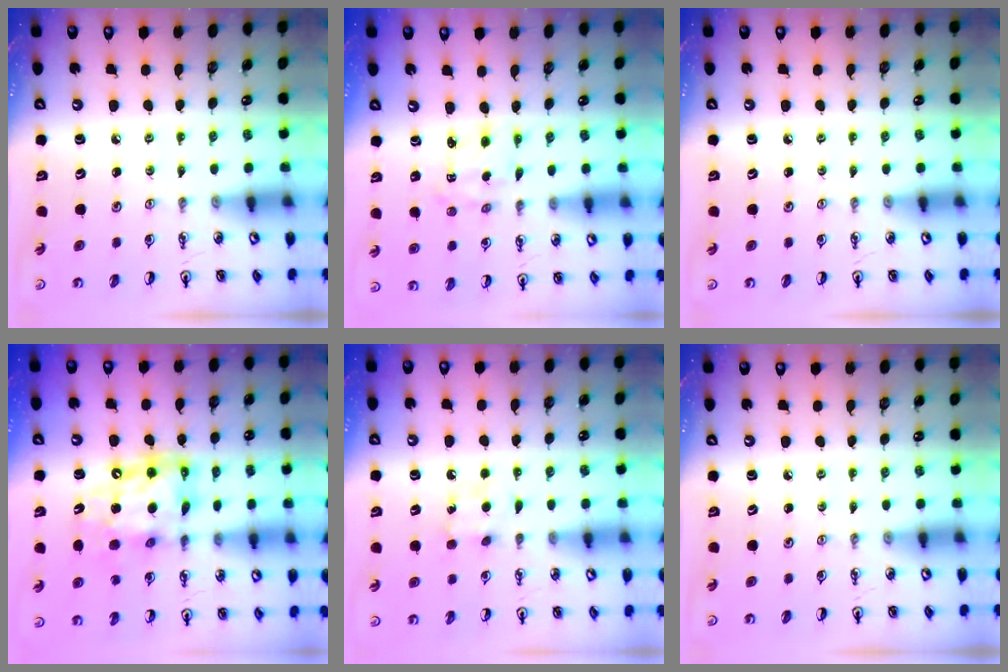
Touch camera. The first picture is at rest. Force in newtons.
{"total": 1.9, "press": 1.8, "slide": 0.6}
{"total": 0.0}
{"total": 13.8, "press": 13.7, "slide": 1.2}
{"total": 6.3, "press": 6.2, "slide": 0.8}
{"total": 0.0}